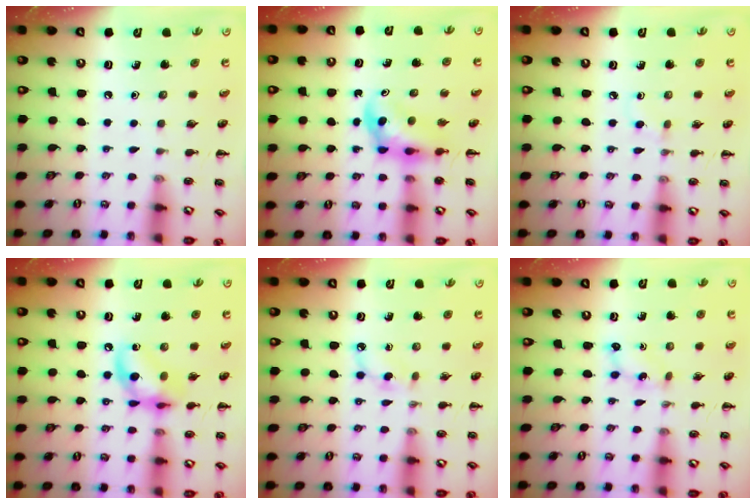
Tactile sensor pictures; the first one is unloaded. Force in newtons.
{"total": 5.3, "press": 5.2, "slide": 0.9}
{"total": 2.1, "press": 1.8, "slide": 1.0}
{"total": 12.6, "press": 12.4, "slide": 2.2}
{"total": 5.1, "press": 4.9, "slide": 1.3}
{"total": 2.5, "press": 2.4, "slide": 0.7}